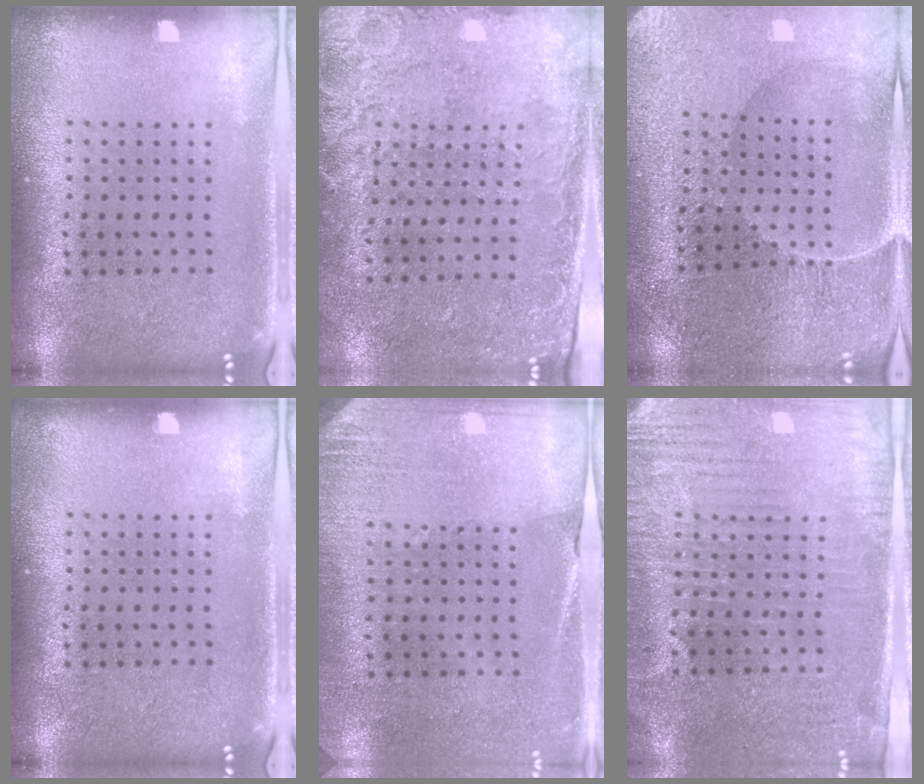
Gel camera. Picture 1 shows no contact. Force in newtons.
{"total": 2.6, "press": 2.2, "slide": 1.4}
{"total": 1.9, "press": 1.9, "slide": 0.2}
{"total": 0.0}
{"total": 2.6, "press": 2.3, "slide": 1.1}
{"total": 3.2, "press": 2.9, "slide": 1.4}